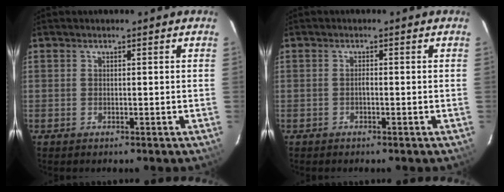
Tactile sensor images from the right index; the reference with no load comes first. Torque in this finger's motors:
{"motor_torque": [0.17, -0.03, 0.10, 0.03]}